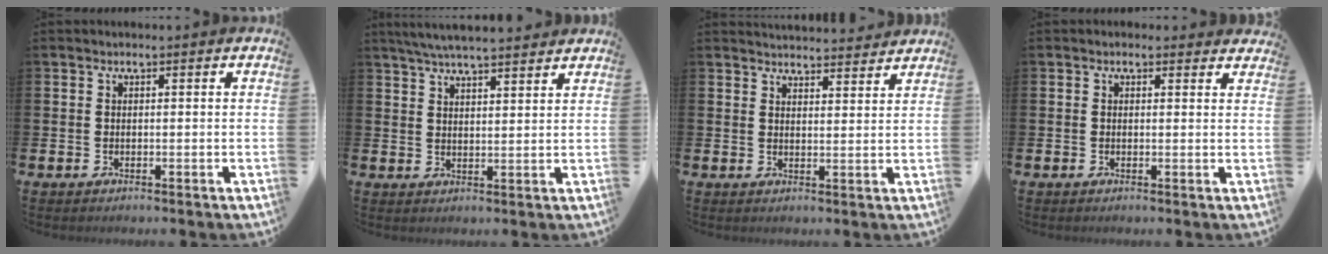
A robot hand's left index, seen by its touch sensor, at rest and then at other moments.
{"total": 5.3, "force": [5.1, 0.3, 1.5], "torque": [-0.045, -0.015, 0.093]}
{"total": 3.9, "force": [3.8, 0.3, -0.1], "torque": [-0.001, -0.025, 0.069]}
{"total": 0.8, "force": [0.7, 0.4, 0.1], "torque": [0.007, 0.000, 0.011]}